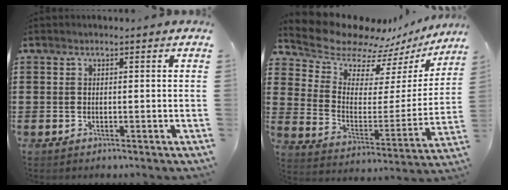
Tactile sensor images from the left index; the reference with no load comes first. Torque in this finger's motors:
{"motor_torque": [2.14, 0.00, 0.03, -0.07]}